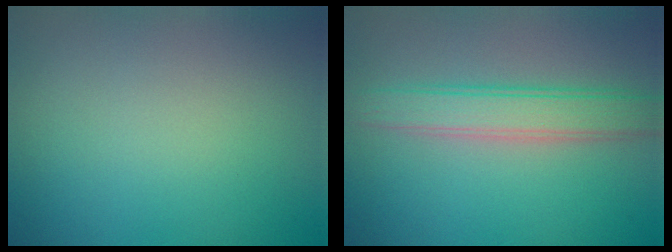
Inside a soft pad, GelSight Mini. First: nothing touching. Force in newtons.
{"total": 3.8, "press": 3.8, "slide": 0.2}